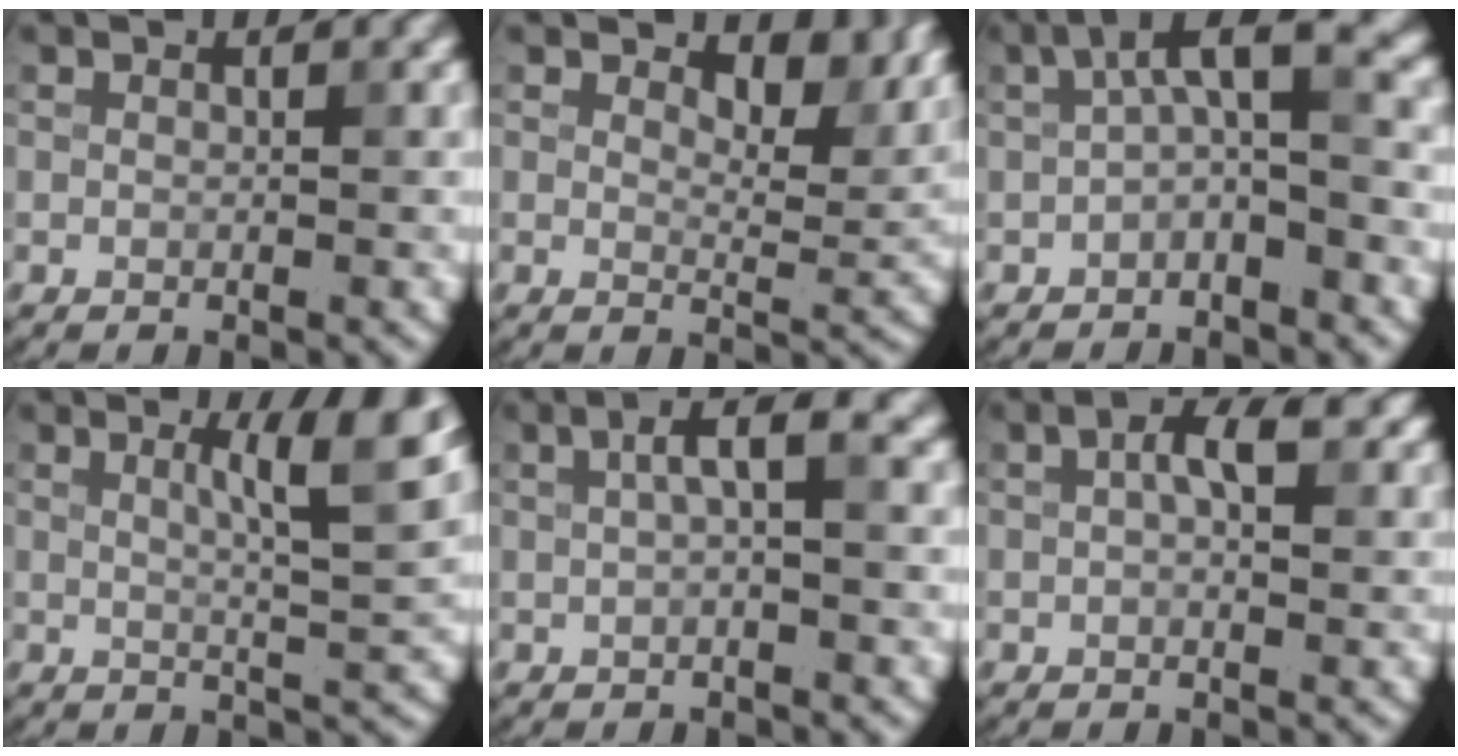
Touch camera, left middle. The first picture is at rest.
{"total": 6.3, "force": [3.7, 2.9, 4.2], "torque": [-0.056, -0.007, 0.049]}
{"total": 4.2, "force": [-0.2, 1.4, 4.0], "torque": [-0.066, 0.018, -0.014]}
{"total": 6.1, "force": [2.2, 1.2, 5.6], "torque": [-0.071, 0.002, 0.033]}
{"total": 2.7, "force": [0.7, 0.5, 2.6], "torque": [-0.044, 0.013, 0.009]}
{"total": 4.3, "force": [1.2, 2.1, 3.5], "torque": [-0.060, 0.008, 0.015]}